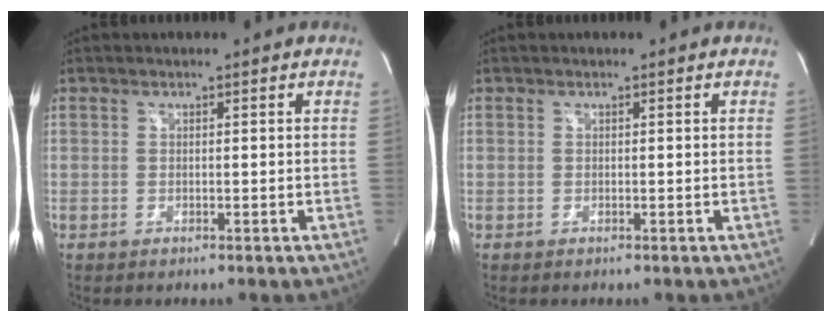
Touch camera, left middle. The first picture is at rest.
{"total": 0.0}